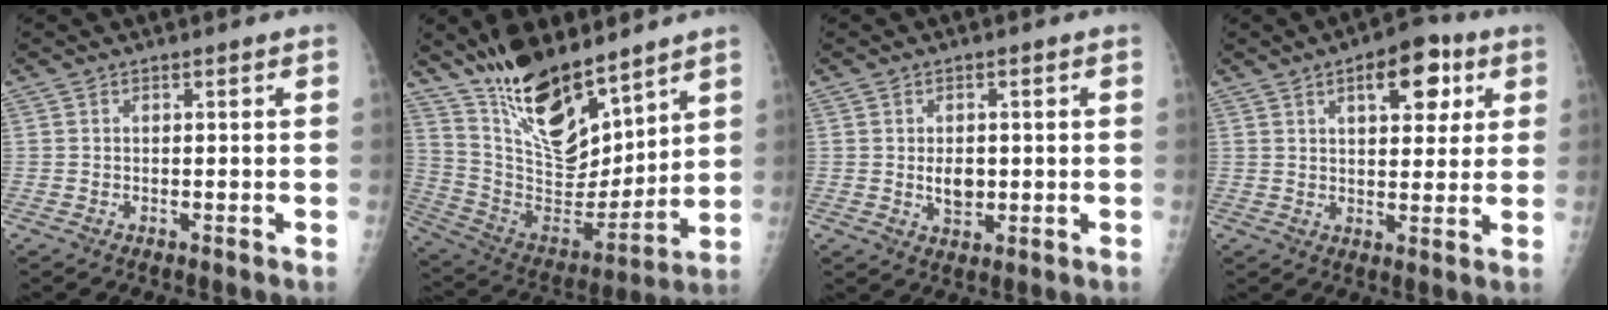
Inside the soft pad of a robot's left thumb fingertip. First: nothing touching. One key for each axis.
{"total": 20.7, "fx": 15.0, "fy": 8.1, "fz": 11.8, "tx": -0.167, "ty": -0.084, "tz": 0.280}
{"total": 4.2, "fx": 0.0, "fy": 2.9, "fz": 3.0, "tx": -0.034, "ty": -0.003, "tz": 0.006}
{"total": 10.5, "fx": 4.7, "fy": 5.3, "fz": 7.8, "tx": -0.073, "ty": -0.007, "tz": 0.062}